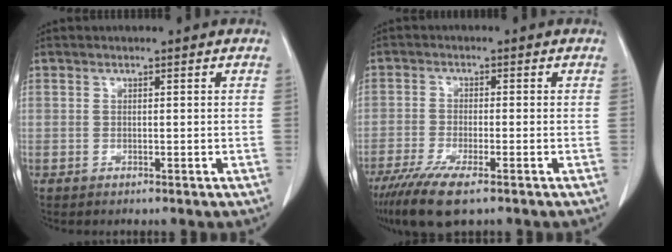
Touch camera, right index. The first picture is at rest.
{"total": 7.2, "force": [-4.8, 1.1, 5.3], "torque": [-0.098, -0.018, -0.084]}